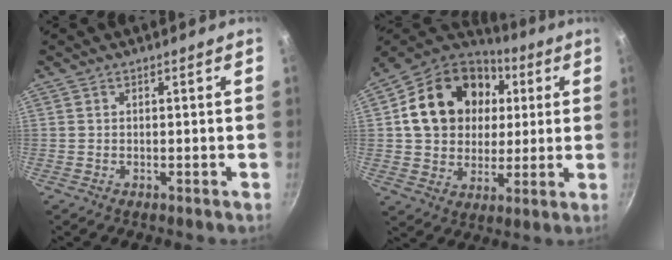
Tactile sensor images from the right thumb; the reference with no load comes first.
{"total": 21.0, "force": [4.6, 16.7, 11.9], "torque": [-0.193, 0.019, 0.076]}